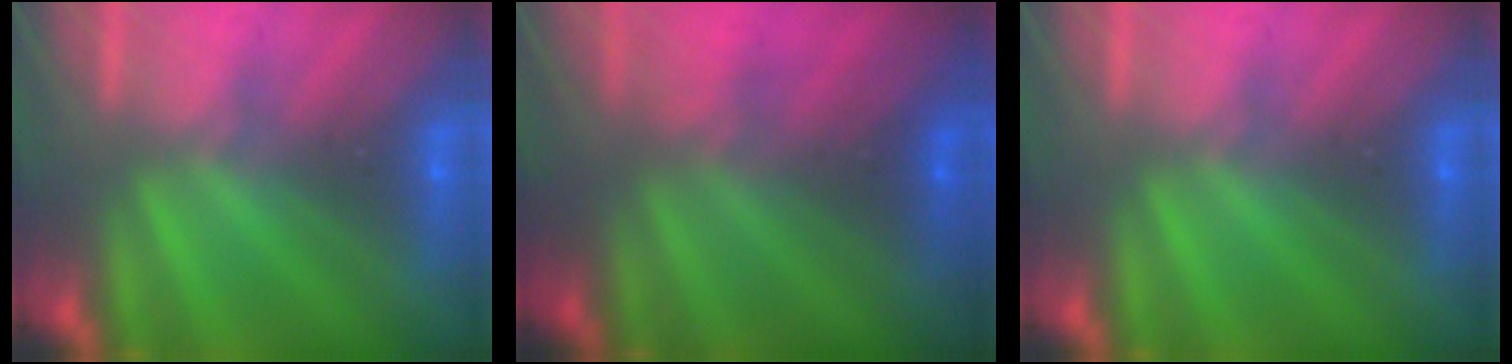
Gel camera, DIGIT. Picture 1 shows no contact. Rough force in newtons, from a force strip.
{"total": 3.1}
{"total": 0.0}